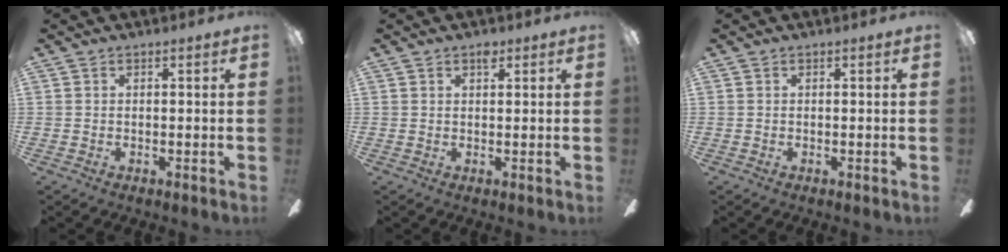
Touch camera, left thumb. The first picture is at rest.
{"total": 1.8, "force": [1.4, 0.8, 0.9], "torque": [-0.004, -0.007, 0.022]}
{"total": 0.0}